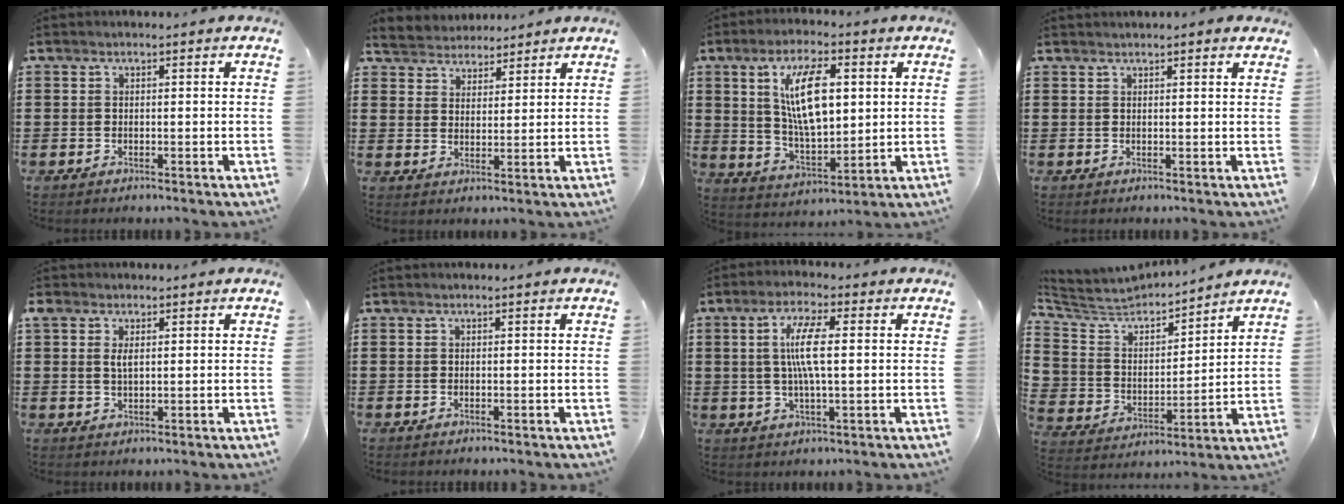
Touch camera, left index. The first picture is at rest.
{"total": 3.8, "force": [3.5, 1.3, -0.7], "torque": [-0.005, -0.011, 0.063]}
{"total": 11.2, "force": [3.4, 4.7, 9.6], "torque": [-0.182, 0.005, 0.055]}
{"total": 1.0, "force": [1.0, 0.0, 0.4], "torque": [-0.010, 0.000, 0.018]}
{"total": 2.3, "force": [0.8, 1.1, 1.8], "torque": [-0.040, 0.006, 0.014]}
{"total": 0.0}
{"total": 7.1, "force": [0.9, 1.7, 6.9], "torque": [-0.144, 0.000, 0.009]}
{"total": 5.2, "force": [4.5, 2.6, 0.3], "torque": [-0.043, -0.037, 0.074]}